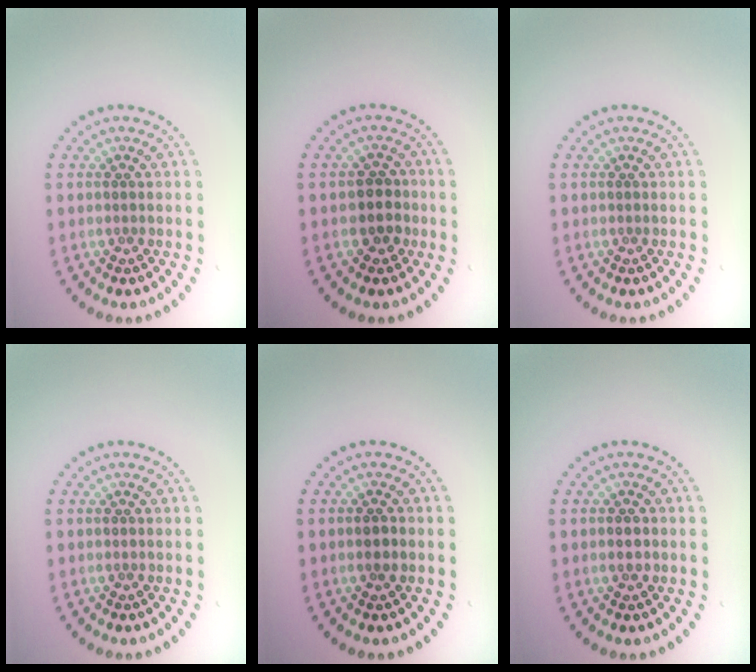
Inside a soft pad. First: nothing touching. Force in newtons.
{"total": 2.2, "press": 2.0, "slide": 0.9}
{"total": 0.0}
{"total": 0.0}
{"total": 1.1, "press": 1.1, "slide": 0.3}
{"total": 1.1, "press": 1.0, "slide": 0.2}